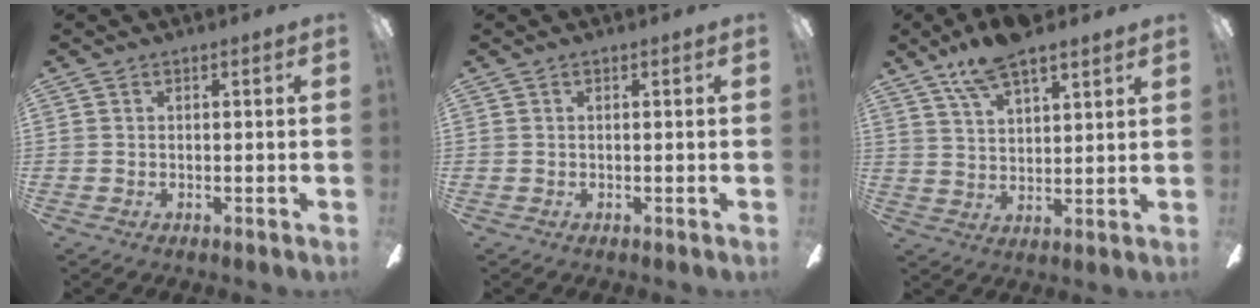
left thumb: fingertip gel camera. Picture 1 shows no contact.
{"total": 0.0}
{"total": 10.3, "force": [8.1, 3.1, 5.5], "torque": [-0.107, -0.033, 0.149]}